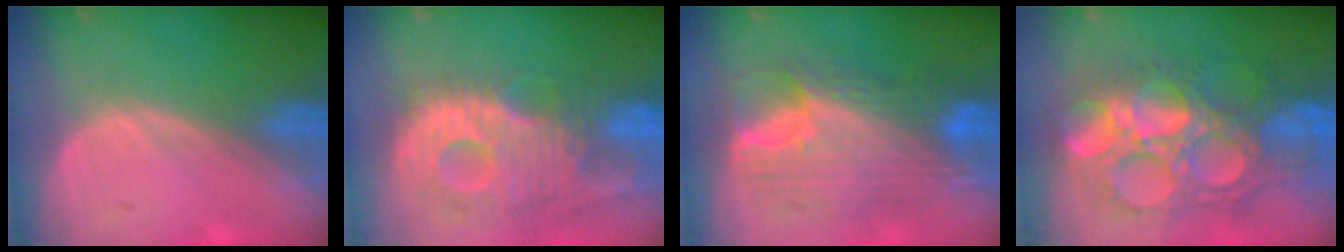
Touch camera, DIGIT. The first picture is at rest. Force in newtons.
{"total": 13.0, "press": 11.3, "slide": 6.3}
{"total": 11.9, "press": 11.8, "slide": 1.0}
{"total": 13.4, "press": 13.3, "slide": 1.5}